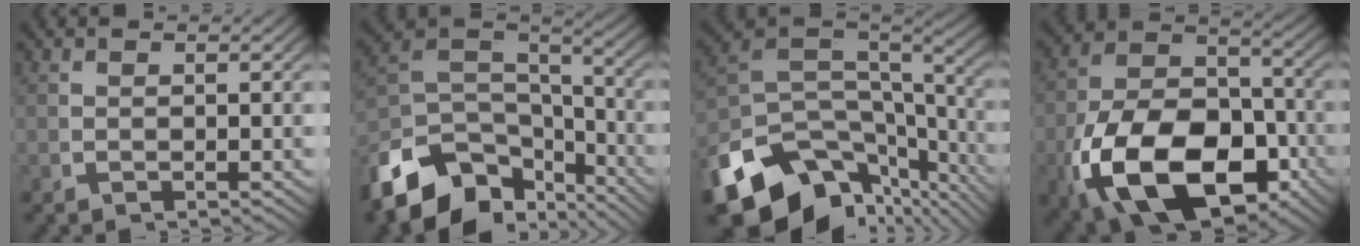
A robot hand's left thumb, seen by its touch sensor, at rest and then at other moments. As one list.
[{"total": 13.5, "force": [-3.7, 9.2, 9.2], "torque": [-0.190, -0.039, -0.048]}, {"total": 16.8, "force": [-5.2, 10.8, 11.7], "torque": [-0.230, -0.054, -0.059]}, {"total": 19.2, "force": [-5.1, 12.7, 13.4], "torque": [-0.280, -0.091, -0.042]}]